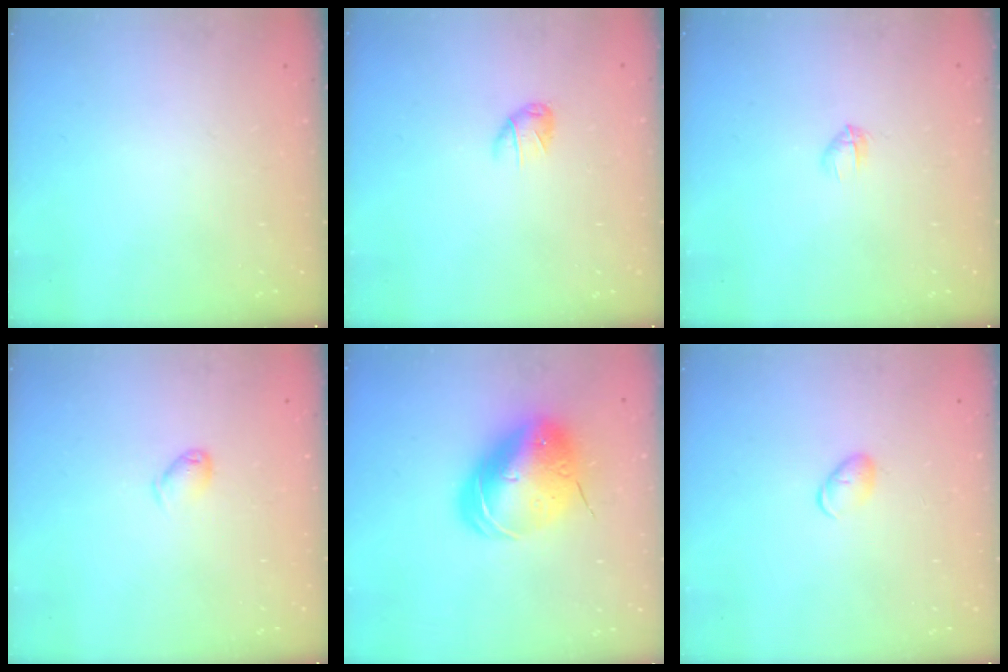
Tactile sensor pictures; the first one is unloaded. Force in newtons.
{"total": 5.0, "press": 4.9, "slide": 0.7}
{"total": 2.8, "press": 2.7, "slide": 0.7}
{"total": 3.8, "press": 3.7, "slide": 0.5}
{"total": 17.1, "press": 16.8, "slide": 3.0}
{"total": 5.2, "press": 5.2, "slide": 0.6}